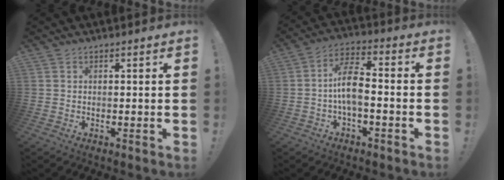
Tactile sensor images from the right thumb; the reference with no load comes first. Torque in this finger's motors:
{"motor_torque": [2.68, 2.30, 1.40, -1.37, 0.61]}